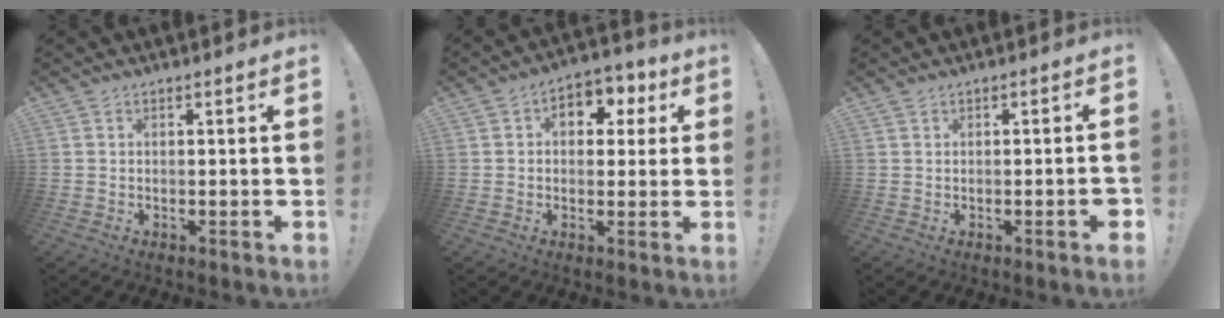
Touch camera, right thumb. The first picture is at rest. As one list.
[{"total": 7.9, "force": [2.1, 6.0, 4.7], "torque": [-0.048, -0.005, 0.038]}, {"total": 2.3, "force": [-1.1, 0.1, 2.0], "torque": [-0.031, 0.002, -0.017]}]